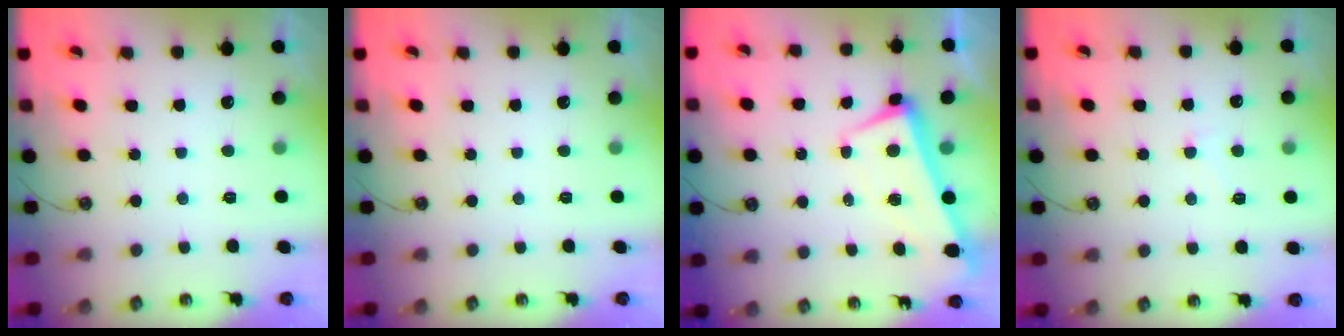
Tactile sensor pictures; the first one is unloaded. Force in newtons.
{"total": 0.0}
{"total": 2.2, "press": 2.1, "slide": 0.7}
{"total": 1.5, "press": 1.4, "slide": 0.5}